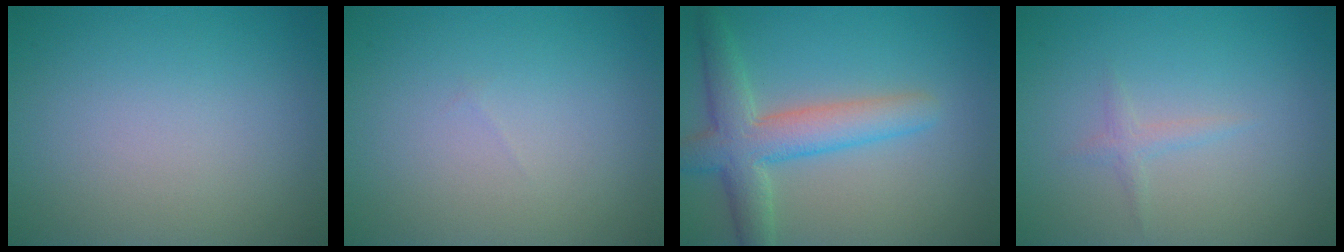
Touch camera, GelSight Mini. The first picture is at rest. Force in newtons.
{"total": 0.0}
{"total": 5.4, "press": 5.4, "slide": 0.1}
{"total": 1.0, "press": 1.0, "slide": 0.1}